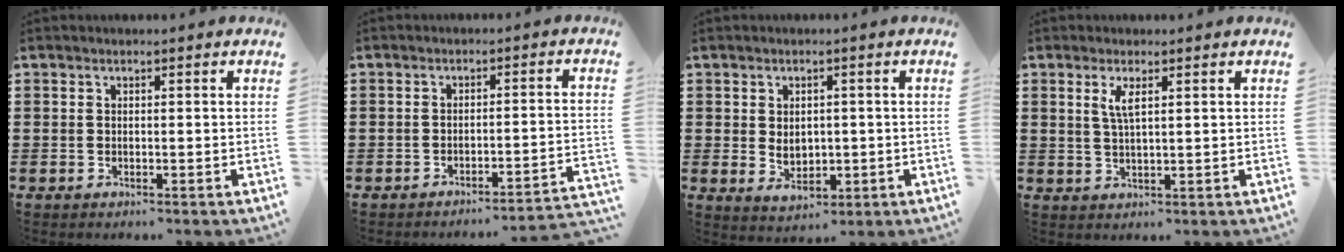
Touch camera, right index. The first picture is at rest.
{"total": 2.8, "force": [-2.5, -0.3, 1.2], "torque": [-0.024, -0.006, -0.055]}
{"total": 3.2, "force": [0.1, 2.5, 2.0], "torque": [-0.030, 0.002, -0.005]}
{"total": 3.0, "force": [1.3, 0.8, 2.6], "torque": [-0.055, 0.004, 0.021]}